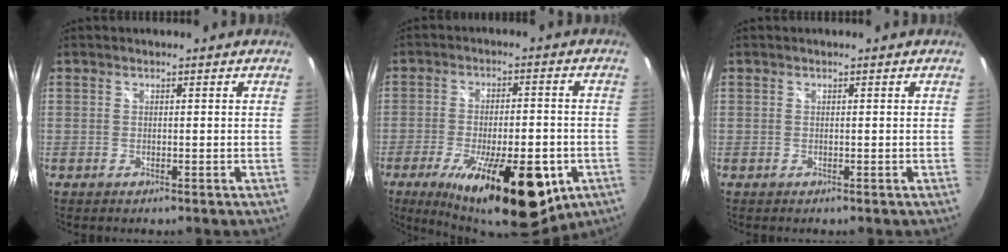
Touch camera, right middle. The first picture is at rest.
{"total": 21.9, "force": [-10.6, 8.6, 17.1], "torque": [-0.290, -0.043, -0.143]}
{"total": 0.0}